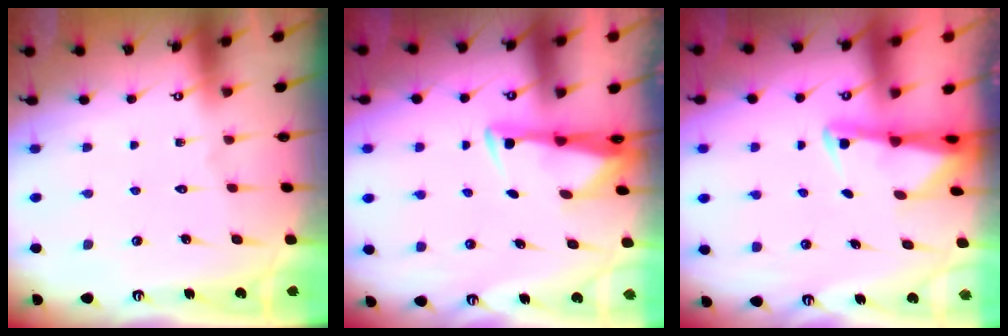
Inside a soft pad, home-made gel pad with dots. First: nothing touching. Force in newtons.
{"total": 3.1, "press": 2.9, "slide": 0.9}
{"total": 2.2, "press": 2.2, "slide": 0.5}